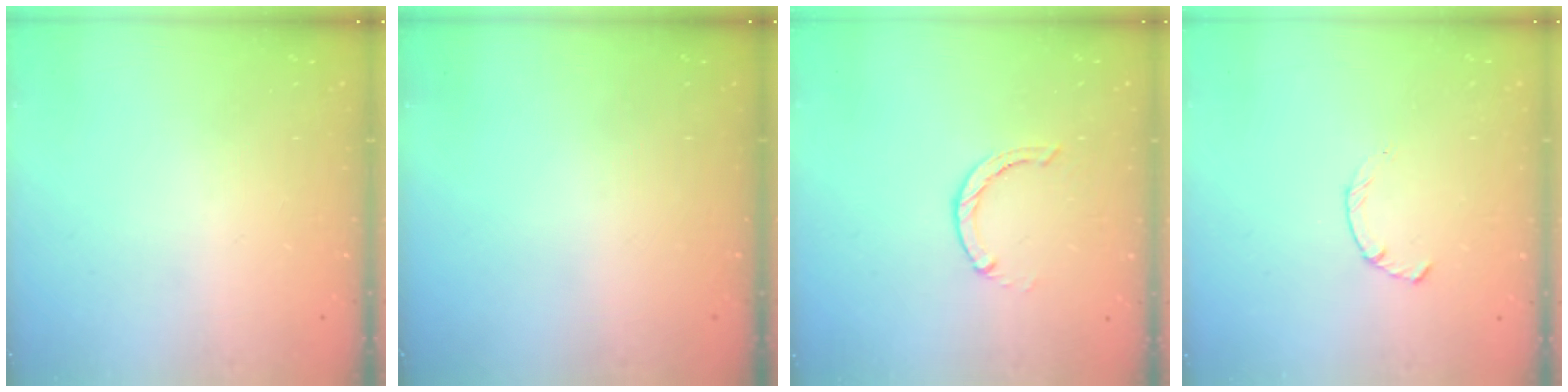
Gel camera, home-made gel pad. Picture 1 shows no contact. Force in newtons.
{"total": 0.0}
{"total": 0.6, "press": 0.6, "slide": 0.2}
{"total": 2.4, "press": 2.3, "slide": 0.4}